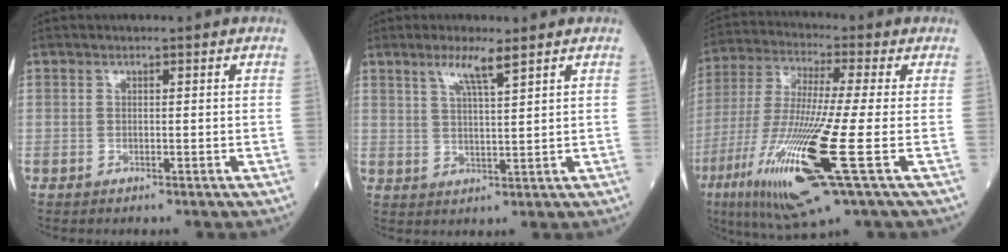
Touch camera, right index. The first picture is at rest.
{"total": 4.6, "force": [3.1, -0.1, 3.4], "torque": [-0.068, 0.000, 0.062]}
{"total": 18.7, "force": [-6.5, 0.3, 17.5], "torque": [-0.380, -0.044, -0.125]}